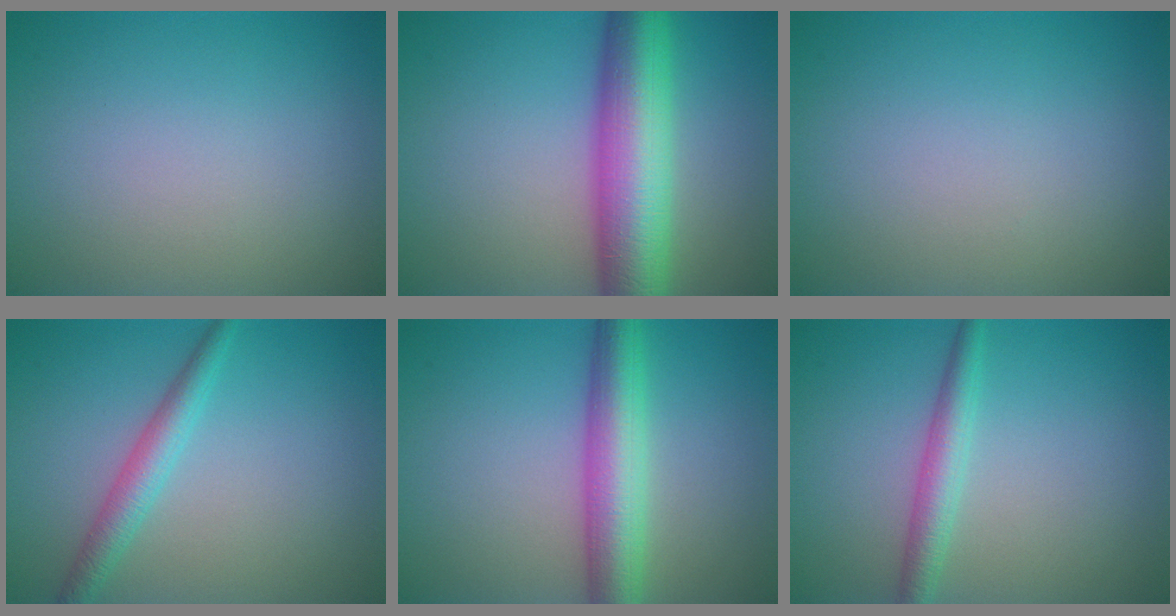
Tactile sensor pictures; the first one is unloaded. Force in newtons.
{"total": 10.1, "press": 10.1, "slide": 0.1}
{"total": 0.0}
{"total": 2.7, "press": 2.7, "slide": 0.2}
{"total": 6.0, "press": 6.0, "slide": 0.1}
{"total": 2.7, "press": 2.7, "slide": 0.0}